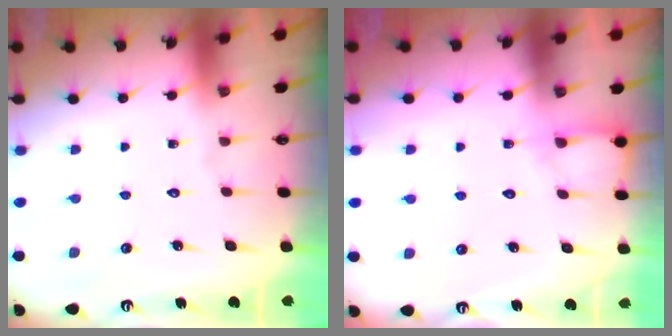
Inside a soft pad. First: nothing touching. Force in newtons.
{"total": 3.3, "press": 3.3, "slide": 0.4}